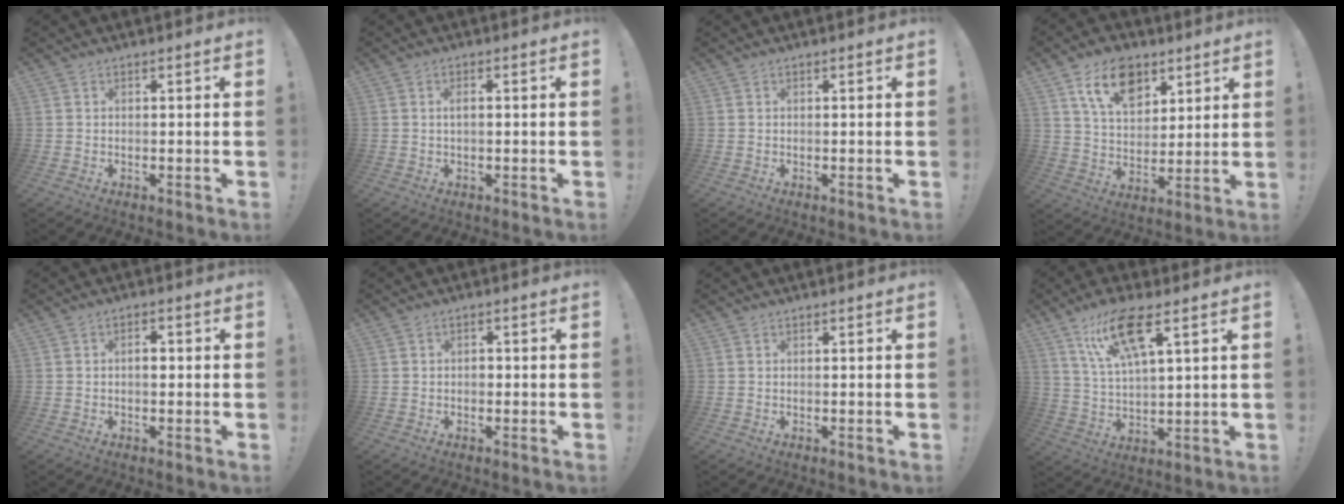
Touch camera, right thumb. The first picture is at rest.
{"total": 1.7, "force": [0.1, 0.3, 1.7], "torque": [-0.023, 0.000, -0.002]}
{"total": 0.0}
{"total": 14.0, "force": [7.8, 8.6, 7.8], "torque": [-0.119, -0.028, 0.144]}
{"total": 2.4, "force": [-0.3, 1.3, 2.0], "torque": [-0.023, 0.002, -0.011]}
{"total": 1.2, "force": [-0.6, 0.9, 0.6], "torque": [-0.009, 0.003, -0.012]}
{"total": 0.0}
{"total": 13.6, "force": [7.8, 3.6, 10.6], "torque": [-0.198, -0.018, 0.135]}